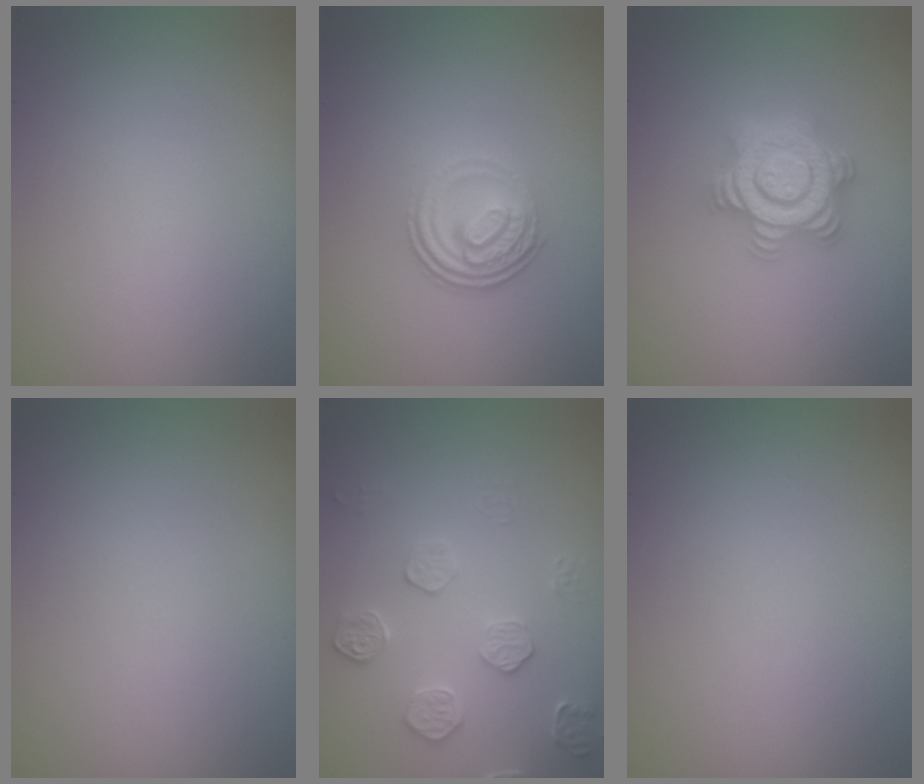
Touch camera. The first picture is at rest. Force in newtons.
{"total": 3.6, "press": 2.6, "slide": 2.6}
{"total": 4.8, "press": 4.8, "slide": 0.6}
{"total": 0.0}
{"total": 2.2, "press": 1.8, "slide": 1.2}
{"total": 0.0}